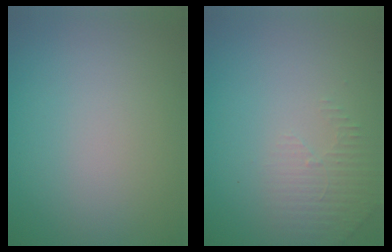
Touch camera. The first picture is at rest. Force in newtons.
{"total": 1.9, "press": 1.8, "slide": 0.6}